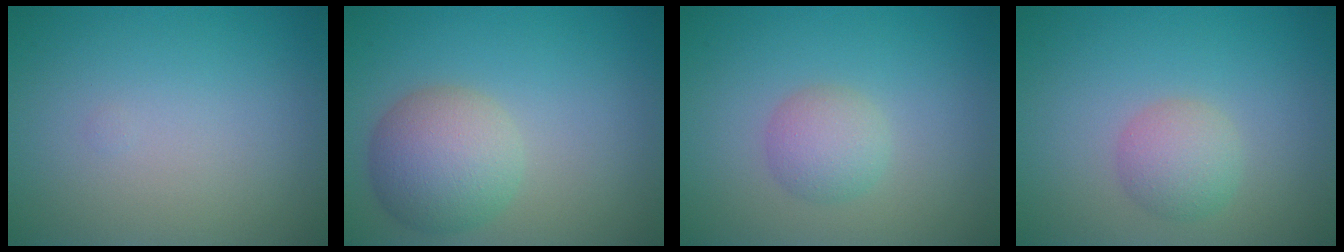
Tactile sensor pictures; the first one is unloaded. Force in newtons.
{"total": 5.2, "press": 5.2, "slide": 0.2}
{"total": 2.3, "press": 2.3, "slide": 0.1}
{"total": 2.6, "press": 2.6, "slide": 0.1}